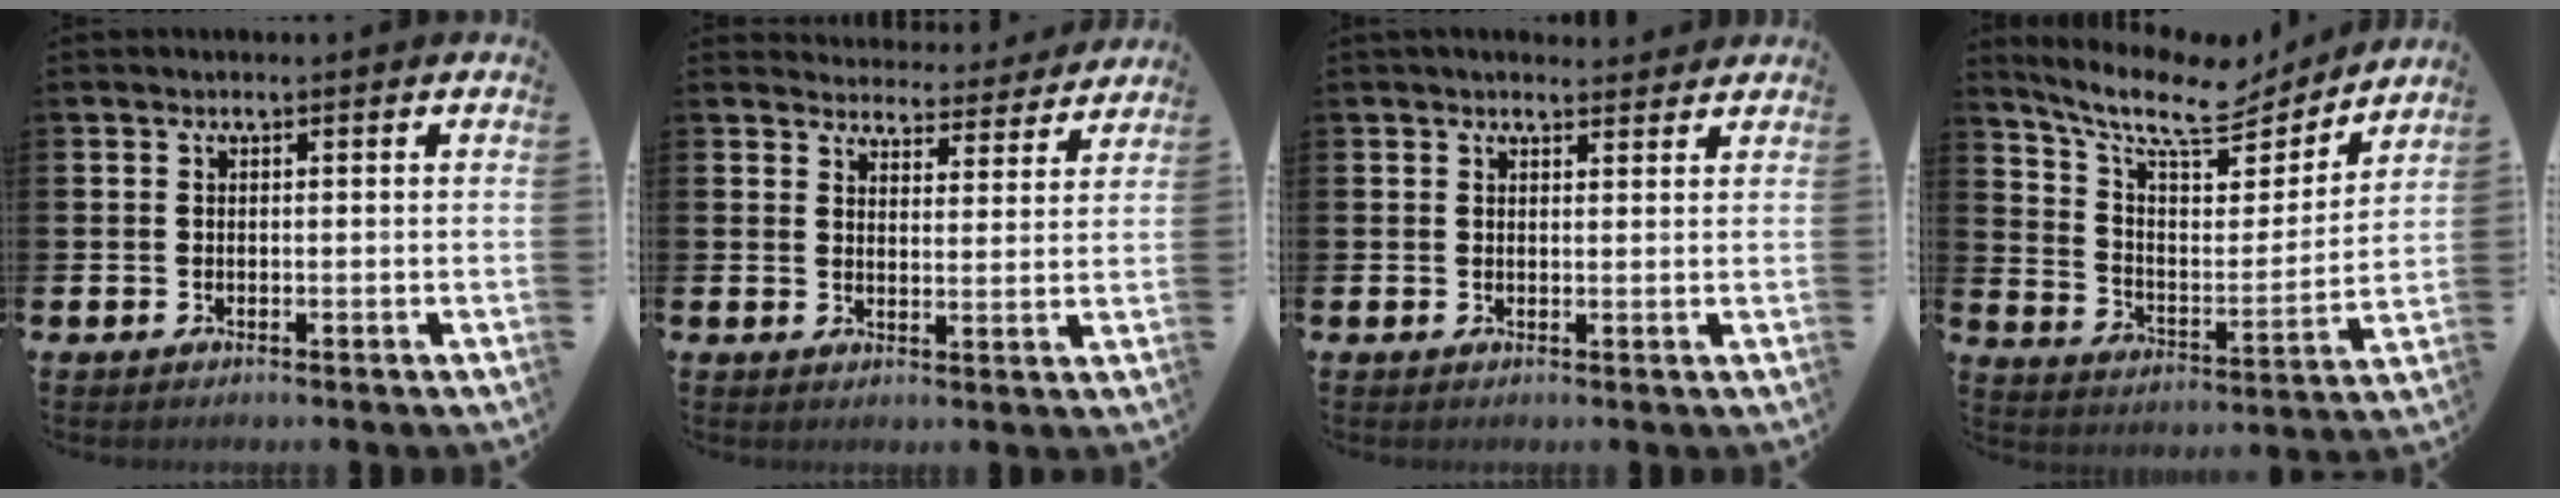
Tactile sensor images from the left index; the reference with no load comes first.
{"total": 4.3, "force": [4.2, 0.8, 0.0], "torque": [-0.007, -0.036, 0.071]}
{"total": 2.1, "force": [2.0, 0.5, 0.2], "torque": [0.001, -0.008, 0.035]}
{"total": 10.7, "force": [8.8, 3.4, 4.9], "torque": [-0.117, -0.058, 0.146]}